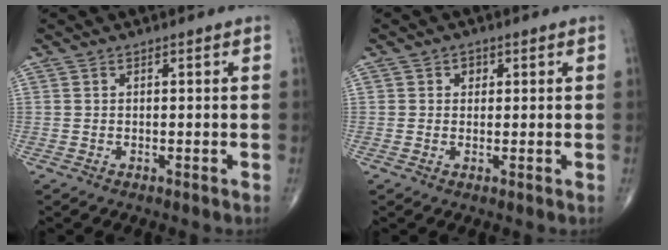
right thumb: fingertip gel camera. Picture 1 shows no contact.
{"total": 1.8, "force": [0.6, 1.6, 0.7], "torque": [0.002, 0.000, 0.005]}